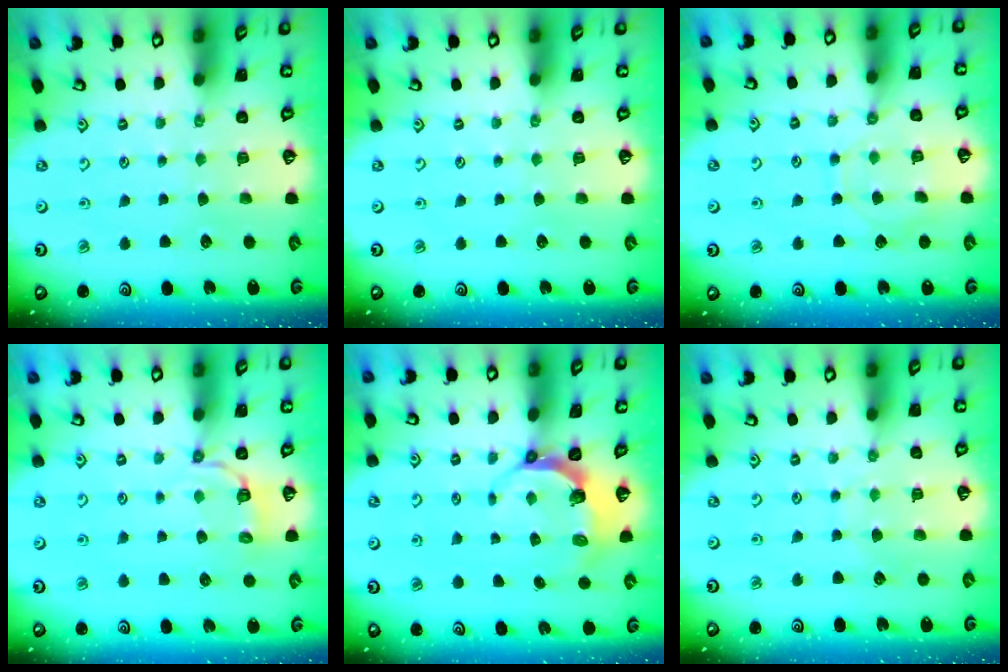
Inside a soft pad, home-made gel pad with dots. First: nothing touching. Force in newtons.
{"total": 0.0}
{"total": 9.0, "press": 9.0, "slide": 1.0}
{"total": 3.7, "press": 3.0, "slide": 2.1}
{"total": 5.8, "press": 4.8, "slide": 3.4}
{"total": 6.2, "press": 6.2, "slide": 0.7}